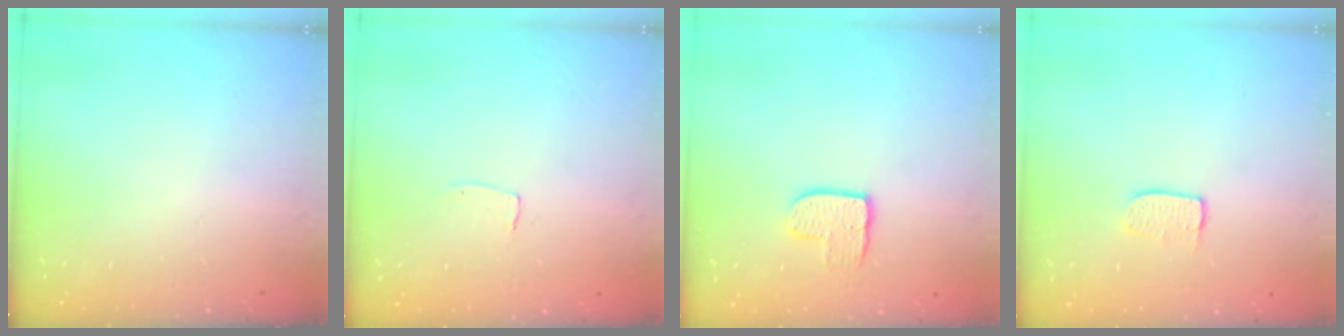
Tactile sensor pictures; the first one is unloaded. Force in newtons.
{"total": 2.6, "press": 2.6, "slide": 0.1}
{"total": 8.5, "press": 8.4, "slide": 0.5}
{"total": 5.4, "press": 5.4, "slide": 0.3}